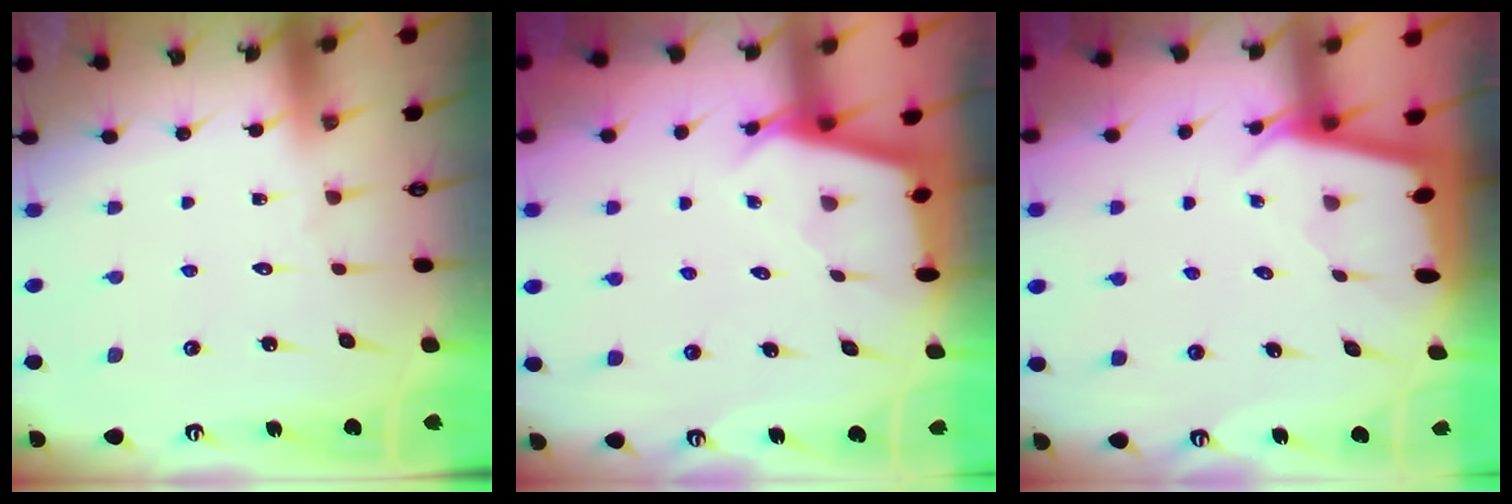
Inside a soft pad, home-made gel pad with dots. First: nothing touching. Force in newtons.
{"total": 2.5, "press": 2.5, "slide": 0.4}
{"total": 2.1, "press": 2.0, "slide": 0.2}